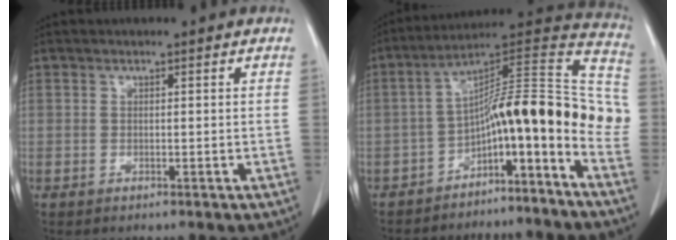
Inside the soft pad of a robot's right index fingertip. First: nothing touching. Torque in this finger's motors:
{"motor_torque": [1.44, -0.70, 0.51, 0.09]}